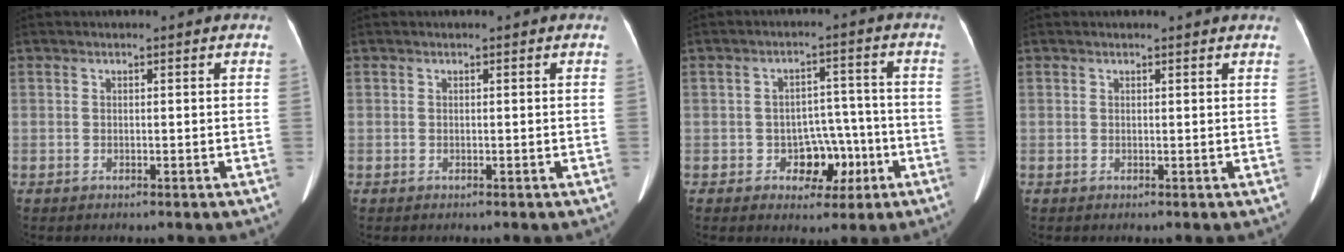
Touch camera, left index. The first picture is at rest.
{"total": 0.0}
{"total": 6.2, "force": [-2.4, 4.4, 3.6], "torque": [-0.048, 0.023, -0.027]}
{"total": 1.3, "force": [1.3, 0.0, 0.1], "torque": [-0.016, -0.004, 0.006]}